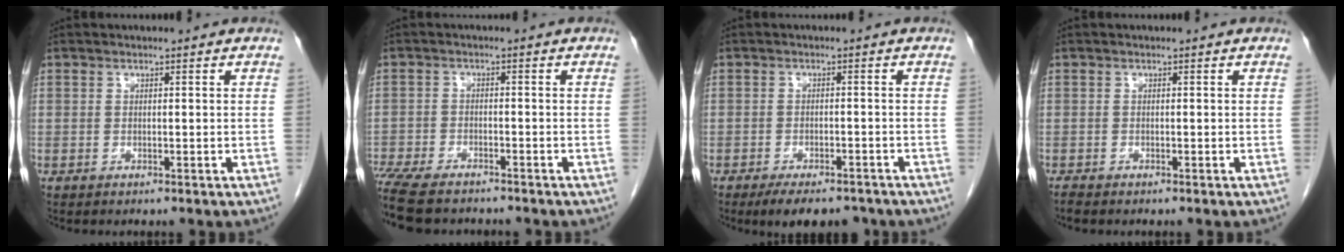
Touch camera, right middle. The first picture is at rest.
{"total": 13.0, "force": [-10.7, 4.0, 6.1], "torque": [-0.150, -0.019, -0.166]}
{"total": 7.5, "force": [-6.0, 2.7, 3.6], "torque": [-0.049, -0.004, -0.085]}
{"total": 0.6, "force": [-0.6, 0.0, 0.2], "torque": [-0.011, -0.003, -0.013]}